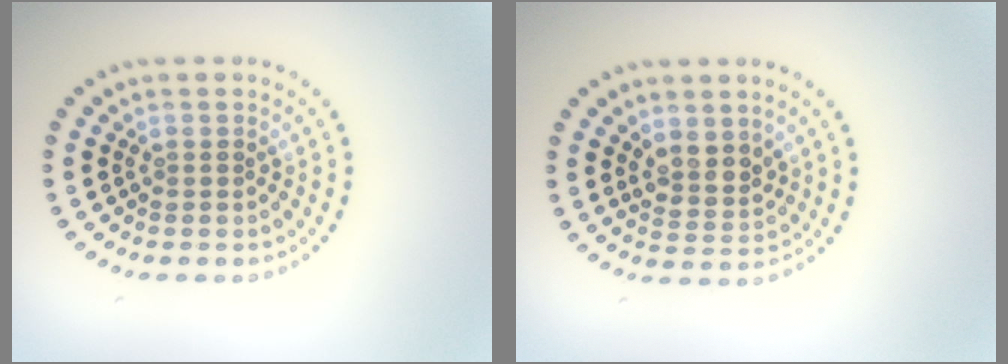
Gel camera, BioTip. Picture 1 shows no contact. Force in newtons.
{"total": 2.4, "press": 2.1, "slide": 1.2}